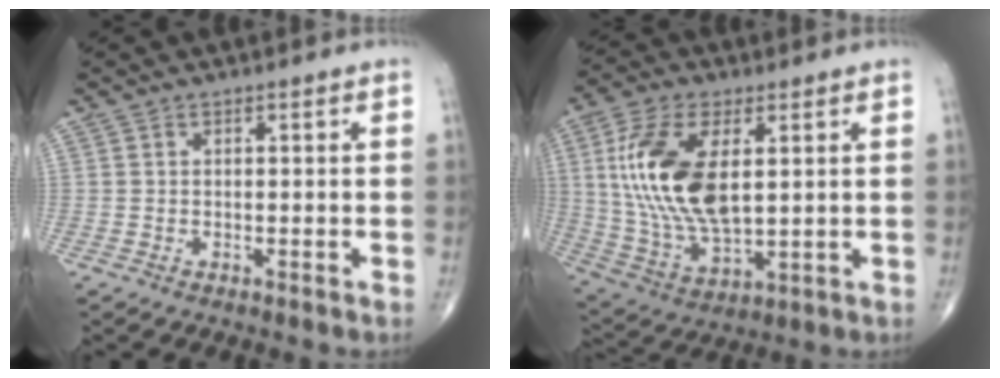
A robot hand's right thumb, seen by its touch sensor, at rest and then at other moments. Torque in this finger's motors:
{"motor_torque": [1.61, 2.78, 1.33, -0.05, 0.60]}